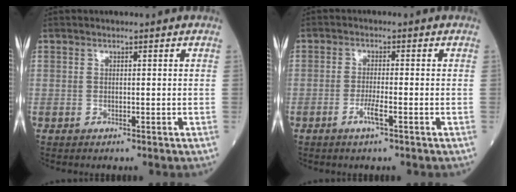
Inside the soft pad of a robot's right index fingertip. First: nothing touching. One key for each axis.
{"total": 2.9, "fx": -1.4, "fy": 0.1, "fz": 2.5, "tx": -0.052, "ty": -0.003, "tz": -0.030}